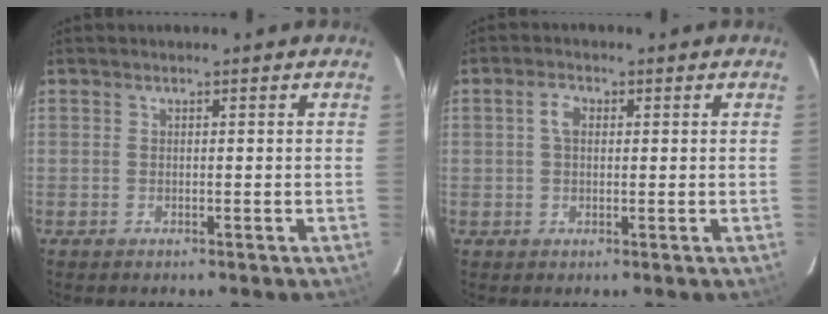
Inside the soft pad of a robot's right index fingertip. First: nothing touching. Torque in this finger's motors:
{"motor_torque": [0.20, -0.08, 0.27, 0.04]}